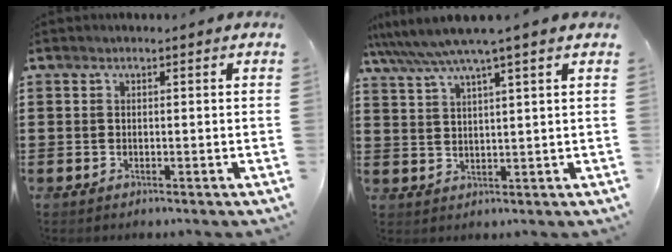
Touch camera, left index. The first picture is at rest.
{"total": 5.4, "force": [4.2, -0.4, 3.4], "torque": [-0.079, -0.016, 0.070]}